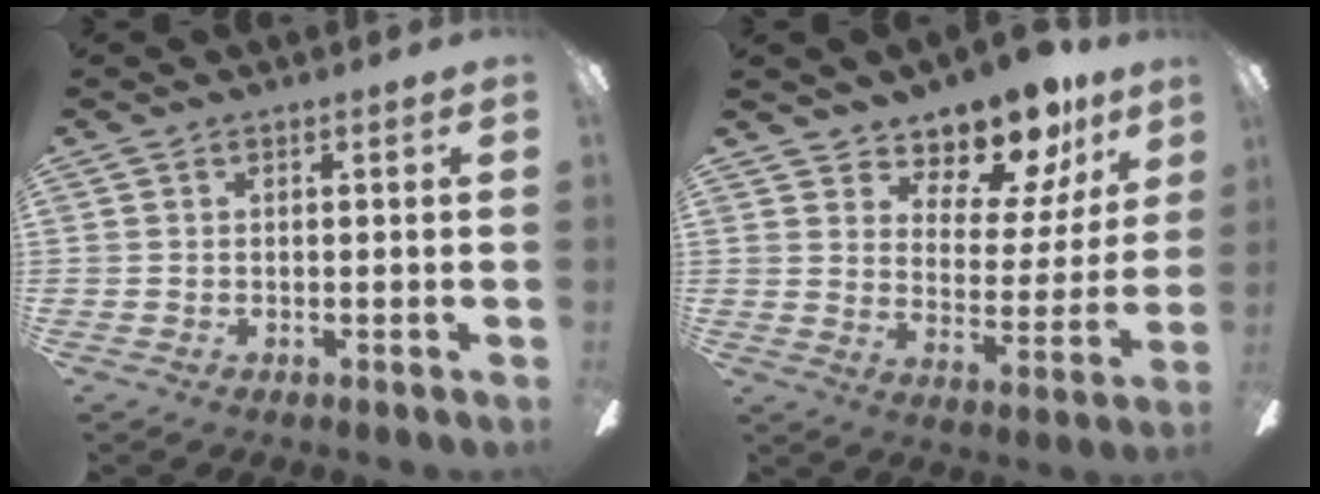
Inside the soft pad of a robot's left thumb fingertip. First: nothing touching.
{"total": 11.6, "force": [10.3, 4.4, 3.1], "torque": [-0.046, -0.090, 0.183]}